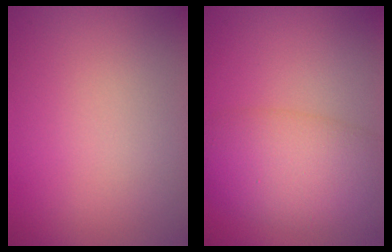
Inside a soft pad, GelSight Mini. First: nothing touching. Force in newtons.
{"total": 7.3, "press": 7.3, "slide": 0.3}